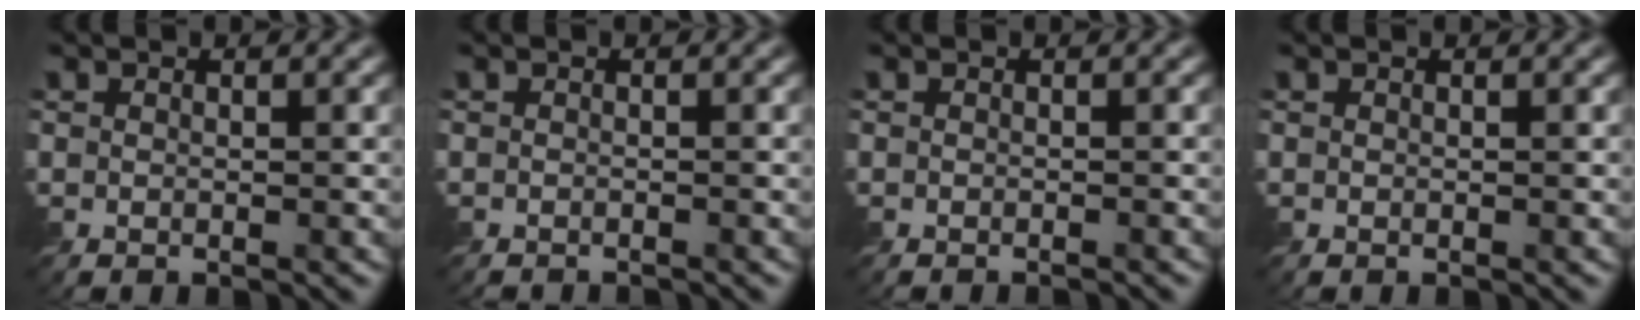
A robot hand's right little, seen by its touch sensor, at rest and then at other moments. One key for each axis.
{"total": 1.7, "fx": -1.7, "fy": 0.2, "fz": 0.2, "tx": 0.004, "ty": -0.009, "tz": -0.024}
{"total": 1.2, "fx": -1.1, "fy": 0.1, "fz": 0.4, "tx": 0.005, "ty": -0.002, "tz": -0.017}
{"total": 0.0}